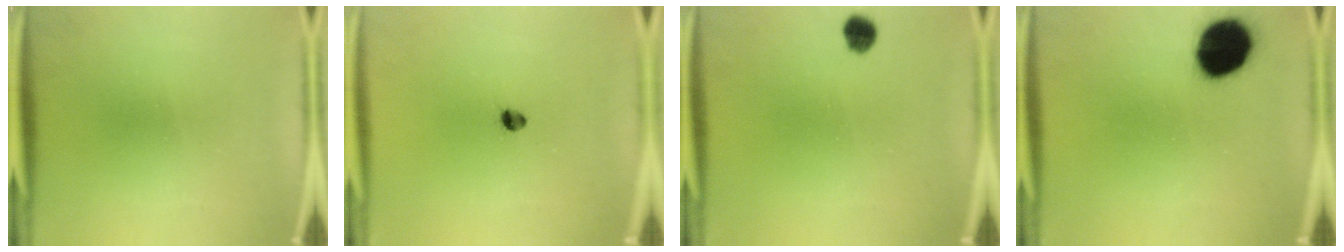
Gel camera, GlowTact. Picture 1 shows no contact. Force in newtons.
{"total": 2.0}
{"total": 3.1}
{"total": 14.8}